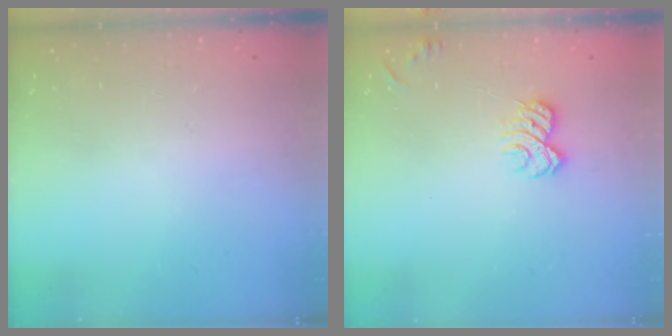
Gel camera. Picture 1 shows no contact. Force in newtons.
{"total": 6.6, "press": 6.6, "slide": 0.9}